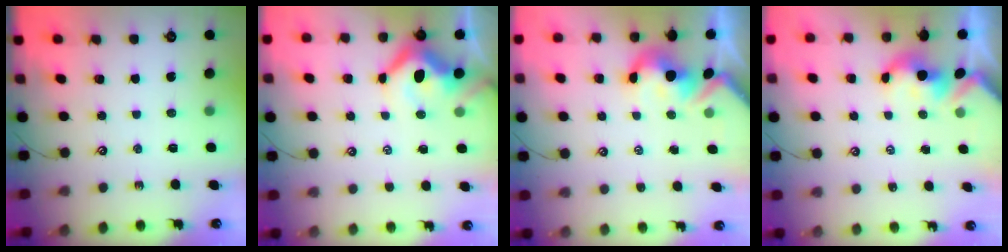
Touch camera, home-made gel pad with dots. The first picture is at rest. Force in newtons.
{"total": 8.1, "press": 8.0, "slide": 1.6}
{"total": 4.5, "press": 4.5, "slide": 0.9}
{"total": 1.9, "press": 1.9, "slide": 0.2}